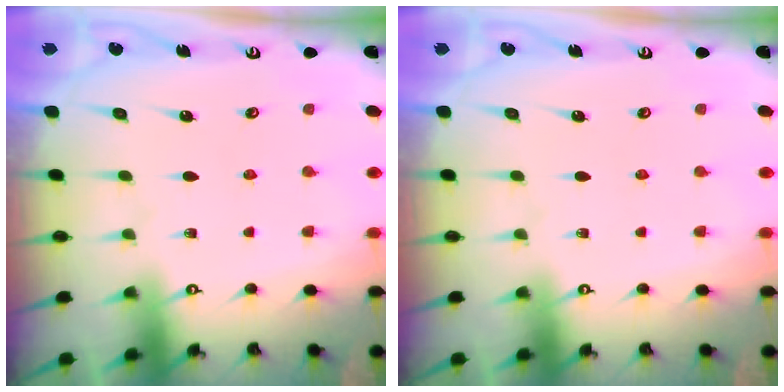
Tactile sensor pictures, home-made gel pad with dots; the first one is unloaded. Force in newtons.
{"total": 0.0}